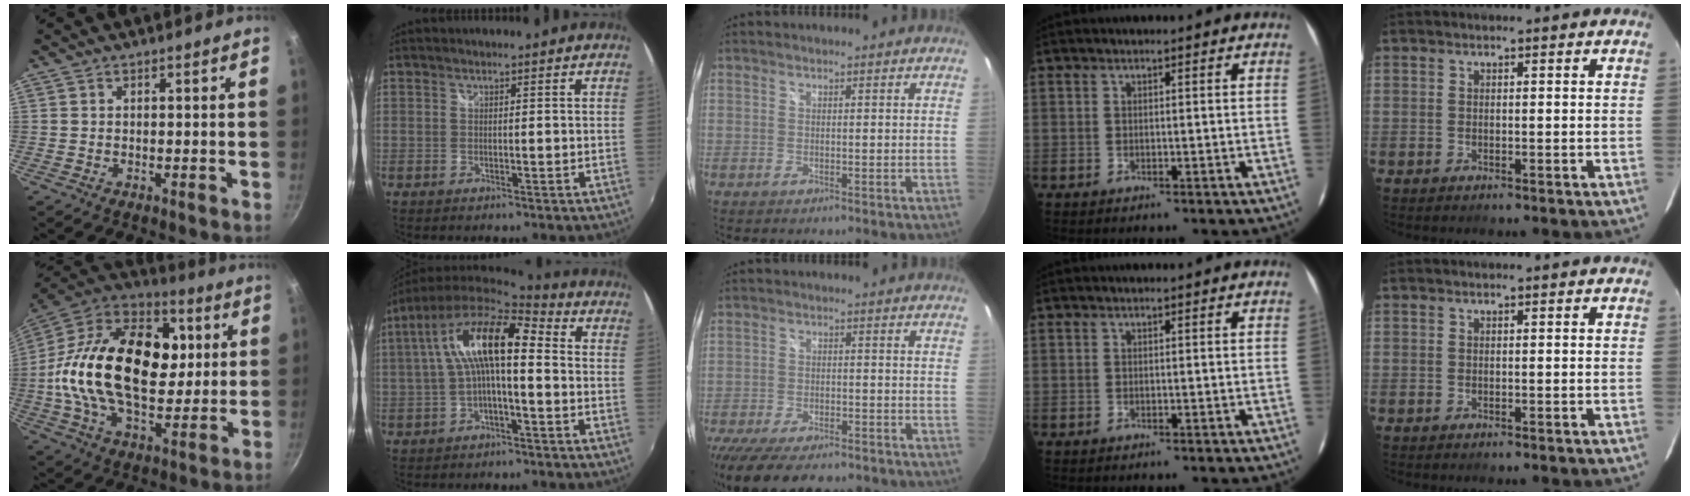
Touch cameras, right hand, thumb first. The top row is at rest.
{"thumb": {"total": 30.7, "force": [2.8, 19.1, 23.9], "torque": [-0.402, 0.026, 0.033]}, "index": {"total": 13.3, "force": [1.1, 4.3, 12.6], "torque": [-0.228, 0.026, 0.012]}, "middle": {"total": 16.5, "force": [-13.0, 5.7, 8.5], "torque": [-0.186, -0.041, -0.198]}}